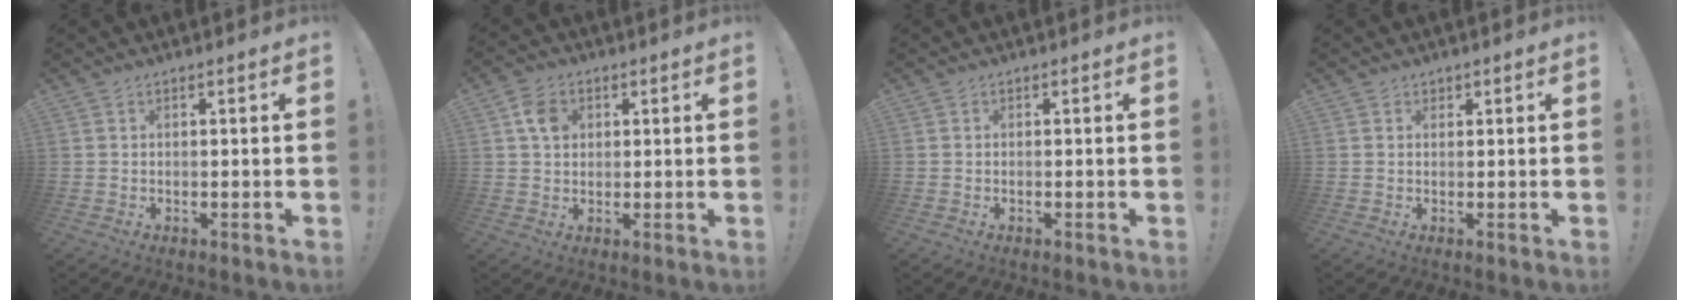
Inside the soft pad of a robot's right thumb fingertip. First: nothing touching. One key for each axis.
{"total": 6.4, "fx": 2.3, "fy": 5.2, "fz": 3.0, "tx": -0.052, "ty": 0.007, "tz": 0.045}
{"total": 0.0}
{"total": 1.1, "fx": 0.8, "fy": 0.8, "fz": 0.1, "tx": 0.010, "ty": -0.006, "tz": 0.012}